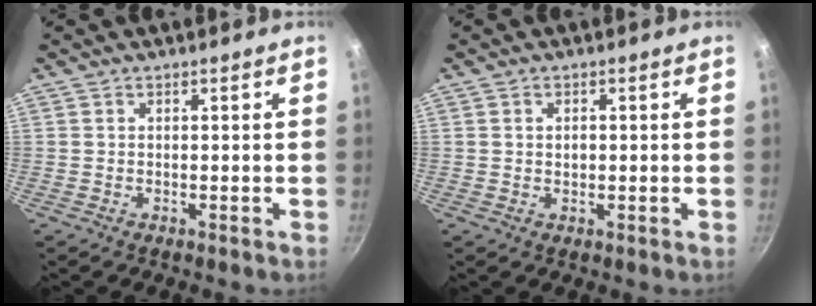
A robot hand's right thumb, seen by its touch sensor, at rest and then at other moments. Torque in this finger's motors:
{"motor_torque": [-0.41, 0.28, -0.42, 0.29, 0.08]}